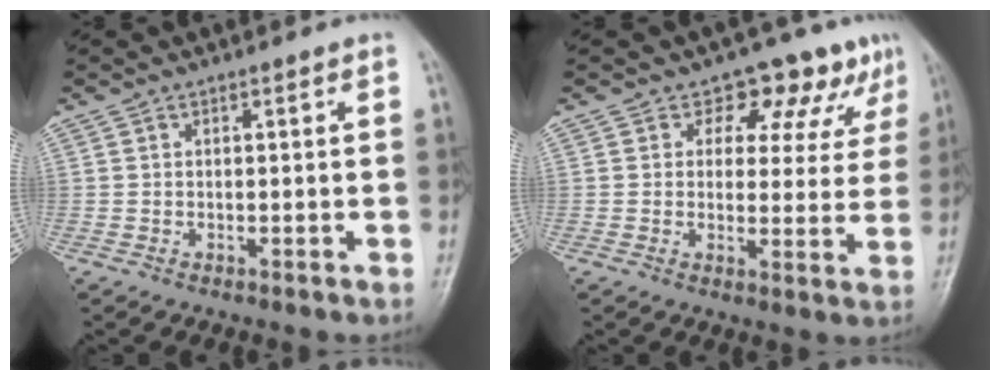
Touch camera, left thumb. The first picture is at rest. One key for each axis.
{"total": 9.1, "fx": 6.2, "fy": 5.9, "fz": 3.3, "tx": 0.005, "ty": -0.028, "tz": 0.061}